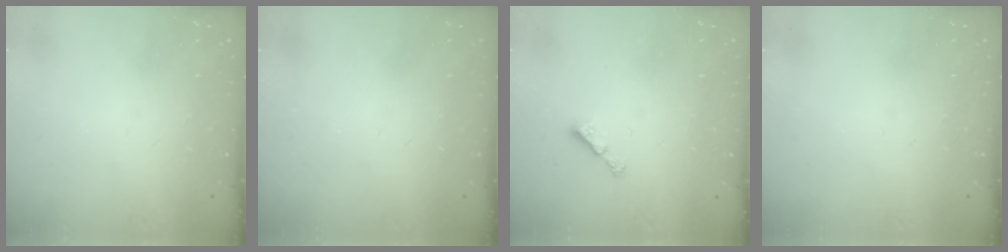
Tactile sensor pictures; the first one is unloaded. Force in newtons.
{"total": 0.0}
{"total": 3.0, "press": 2.9, "slide": 0.5}
{"total": 0.0}